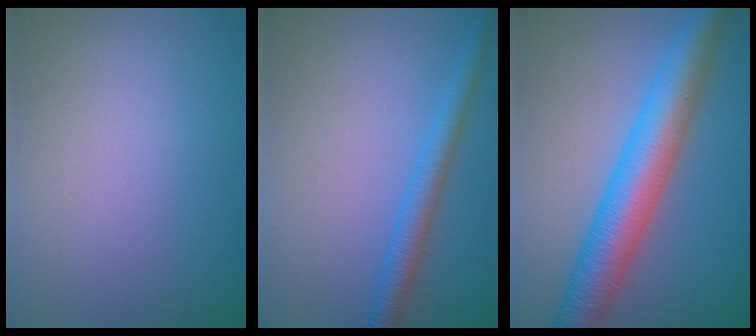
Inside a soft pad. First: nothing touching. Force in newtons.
{"total": 2.8, "press": 2.8, "slide": 0.2}
{"total": 7.4, "press": 7.4, "slide": 0.1}